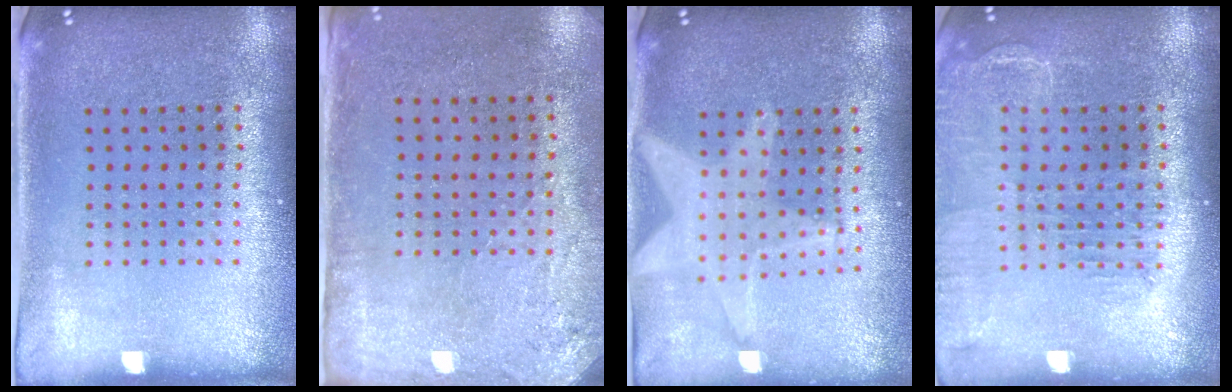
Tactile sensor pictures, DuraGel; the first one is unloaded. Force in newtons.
{"total": 2.8, "press": 2.3, "slide": 1.6}
{"total": 2.0, "press": 1.7, "slide": 1.0}
{"total": 1.6, "press": 1.6, "slide": 0.4}